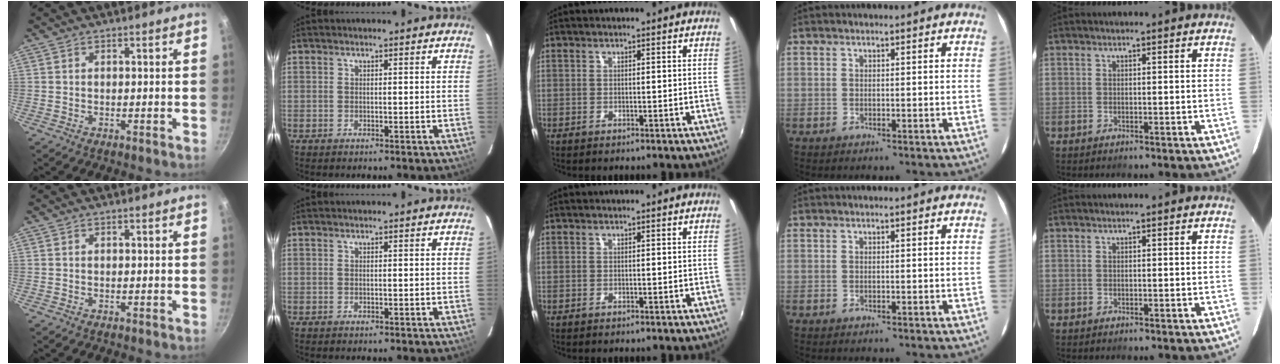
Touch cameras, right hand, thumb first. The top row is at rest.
{}